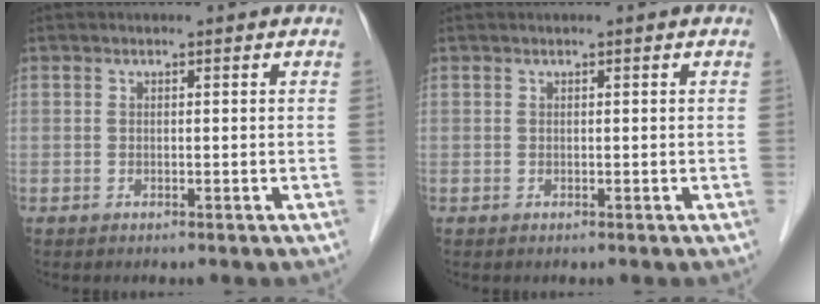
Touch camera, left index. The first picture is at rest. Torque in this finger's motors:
{"motor_torque": [-0.23, -0.31, -0.11, 0.00]}